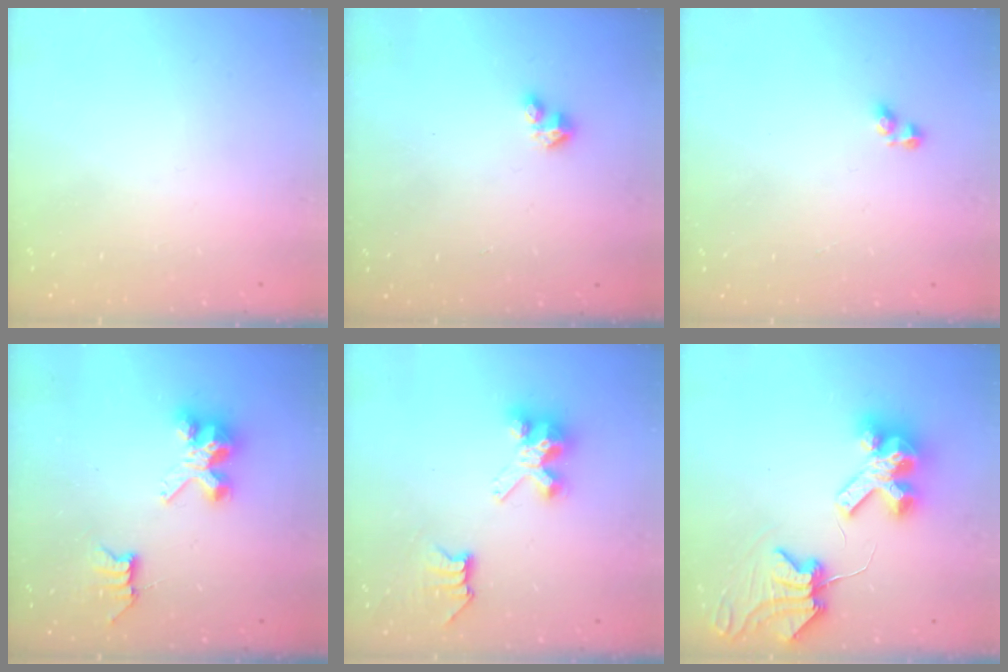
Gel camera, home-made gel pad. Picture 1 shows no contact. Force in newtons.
{"total": 3.5, "press": 3.5, "slide": 0.4}
{"total": 2.9, "press": 2.9, "slide": 0.4}
{"total": 7.8, "press": 7.8, "slide": 0.3}
{"total": 7.3, "press": 7.3, "slide": 0.2}
{"total": 10.2, "press": 10.1, "slide": 1.4}